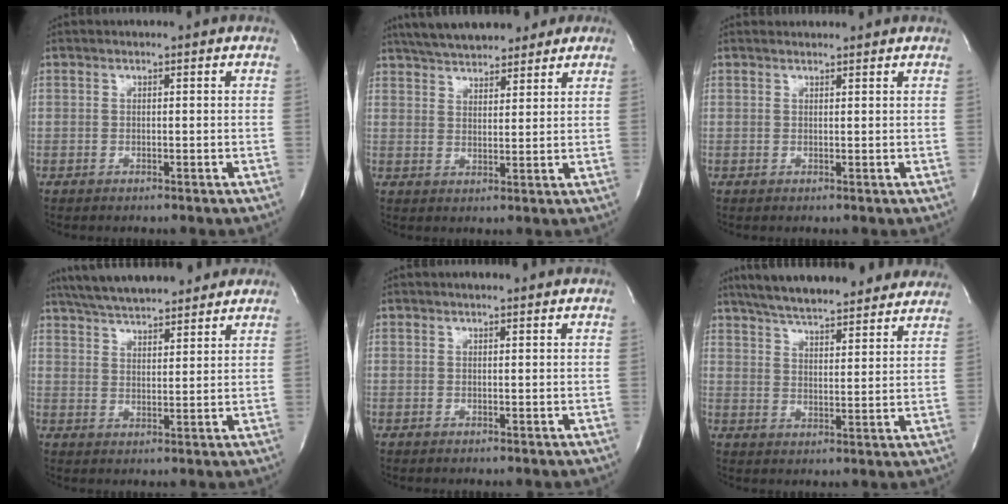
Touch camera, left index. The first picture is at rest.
{"total": 14.2, "force": [12.0, 4.8, 6.0], "torque": [-0.095, 0.033, 0.176]}
{"total": 2.2, "force": [2.2, 0.3, 0.1], "torque": [-0.013, 0.017, 0.034]}
{"total": 16.4, "force": [14.3, 3.6, 7.1], "torque": [-0.121, 0.034, 0.216]}
{"total": 1.7, "force": [1.5, 0.2, 0.7], "torque": [-0.012, 0.012, 0.024]}
{"total": 23.8, "force": [21.0, 4.6, 10.2], "torque": [-0.167, 0.014, 0.277]}